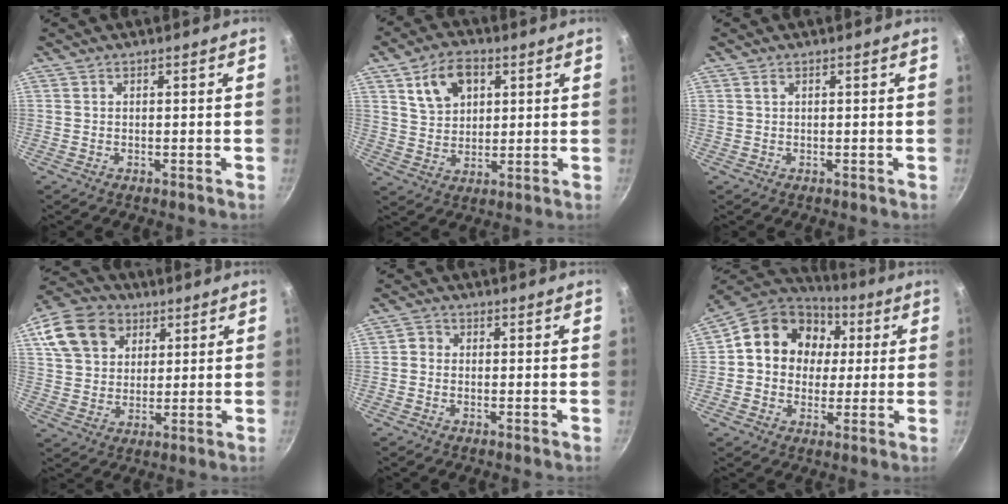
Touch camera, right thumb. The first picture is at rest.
{"total": 9.7, "force": [3.9, 6.6, 5.9], "torque": [-0.083, -0.004, 0.070]}
{"total": 0.7, "force": [0.3, 0.4, 0.4], "torque": [-0.007, 0.001, 0.007]}
{"total": 14.9, "force": [6.3, 11.2, 7.5], "torque": [-0.130, 0.014, 0.106]}
{"total": 1.7, "force": [-0.6, 1.4, 0.7], "torque": [-0.010, 0.009, -0.016]}
{"total": 16.3, "force": [2.9, 13.8, 8.2], "torque": [-0.109, 0.021, 0.033]}